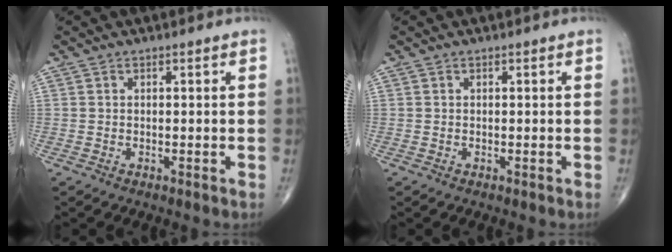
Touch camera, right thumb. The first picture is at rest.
{"total": 0.0}